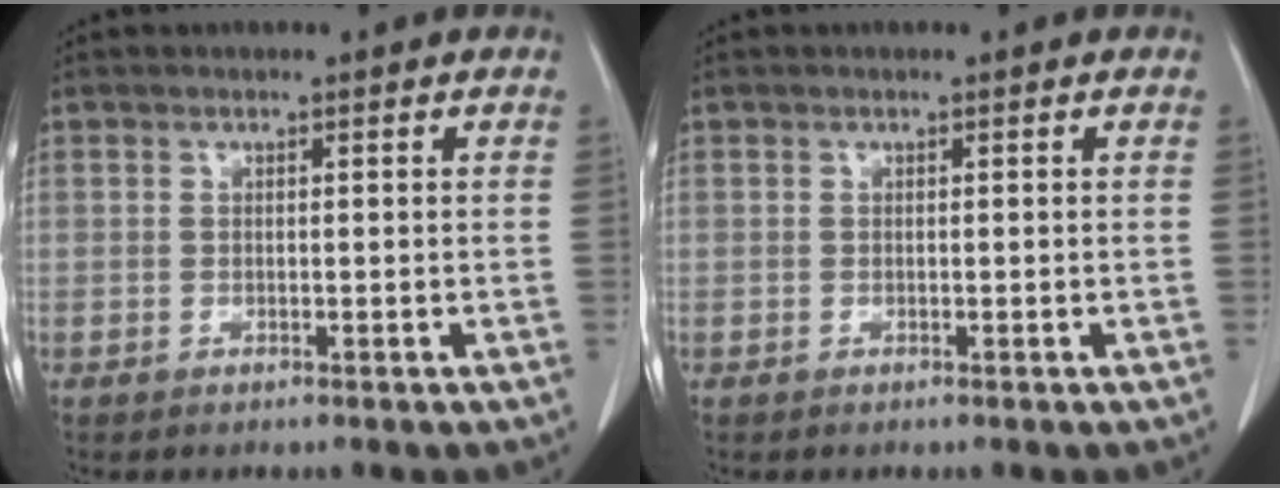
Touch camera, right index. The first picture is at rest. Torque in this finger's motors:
{"motor_torque": [0.00, 0.00, 0.00, 0.00]}